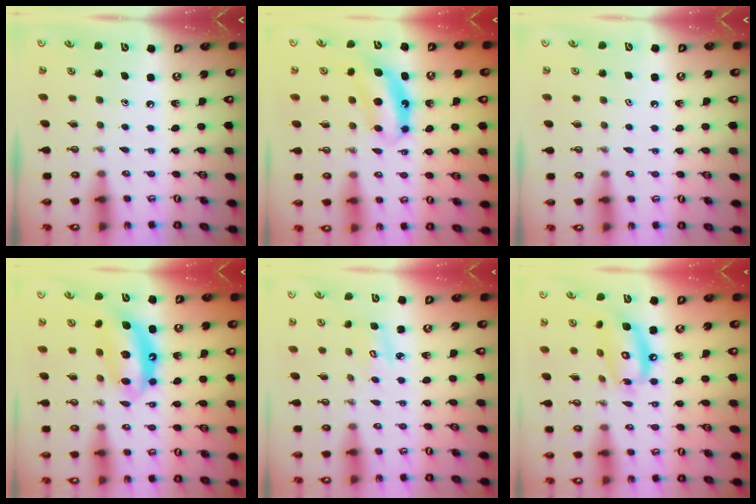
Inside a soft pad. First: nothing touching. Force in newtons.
{"total": 7.7, "press": 7.7, "slide": 0.3}
{"total": 0.8, "press": 0.2, "slide": 0.7}
{"total": 10.7, "press": 10.7, "slide": 0.9}
{"total": 2.9, "press": 2.9, "slide": 0.1}
{"total": 13.2, "press": 13.2, "slide": 1.5}